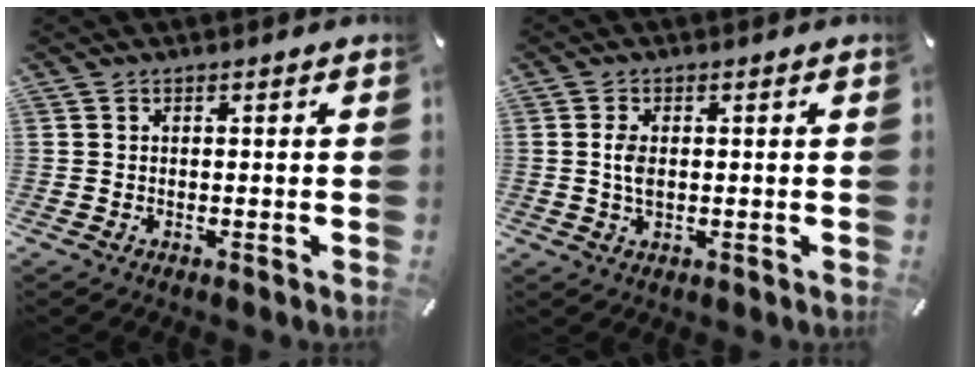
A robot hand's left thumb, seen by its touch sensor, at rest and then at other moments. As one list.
[{"total": 3.3, "force": [0.2, 1.8, 2.7], "torque": [-0.072, -0.001, -0.002]}]